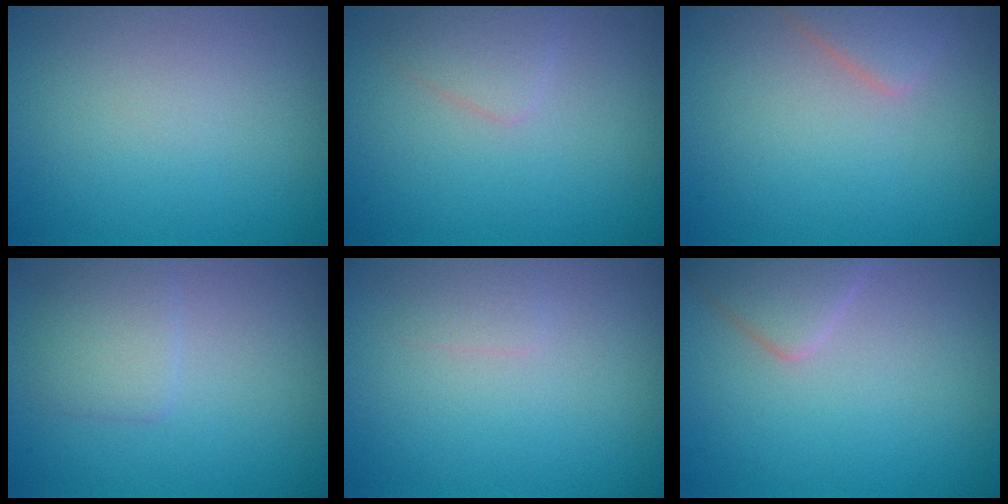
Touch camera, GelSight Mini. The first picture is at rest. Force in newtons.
{"total": 1.6, "press": 1.6, "slide": 0.0}
{"total": 2.4, "press": 2.4, "slide": 0.2}
{"total": 2.2, "press": 2.2, "slide": 0.1}
{"total": 0.7, "press": 0.7, "slide": 0.1}
{"total": 2.9, "press": 2.9, "slide": 0.2}